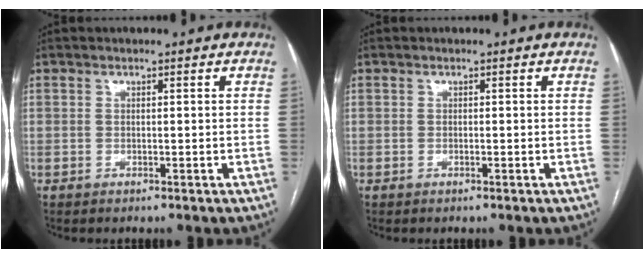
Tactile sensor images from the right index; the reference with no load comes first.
{"total": 0.0}